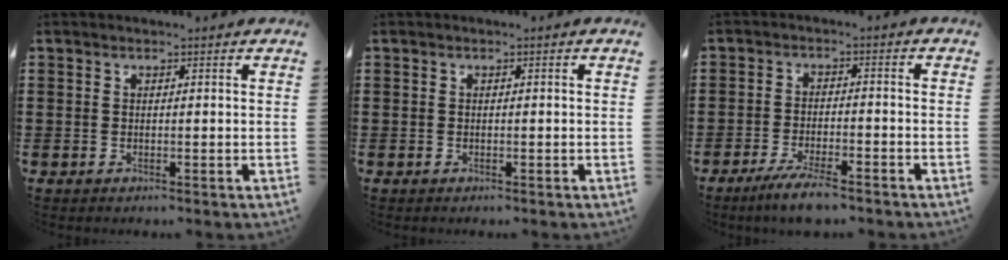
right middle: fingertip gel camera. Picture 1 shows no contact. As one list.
[{"total": 0.0}, {"total": 5.2, "force": [-4.2, 0.6, 2.9], "torque": [-0.067, -0.010, -0.081]}]